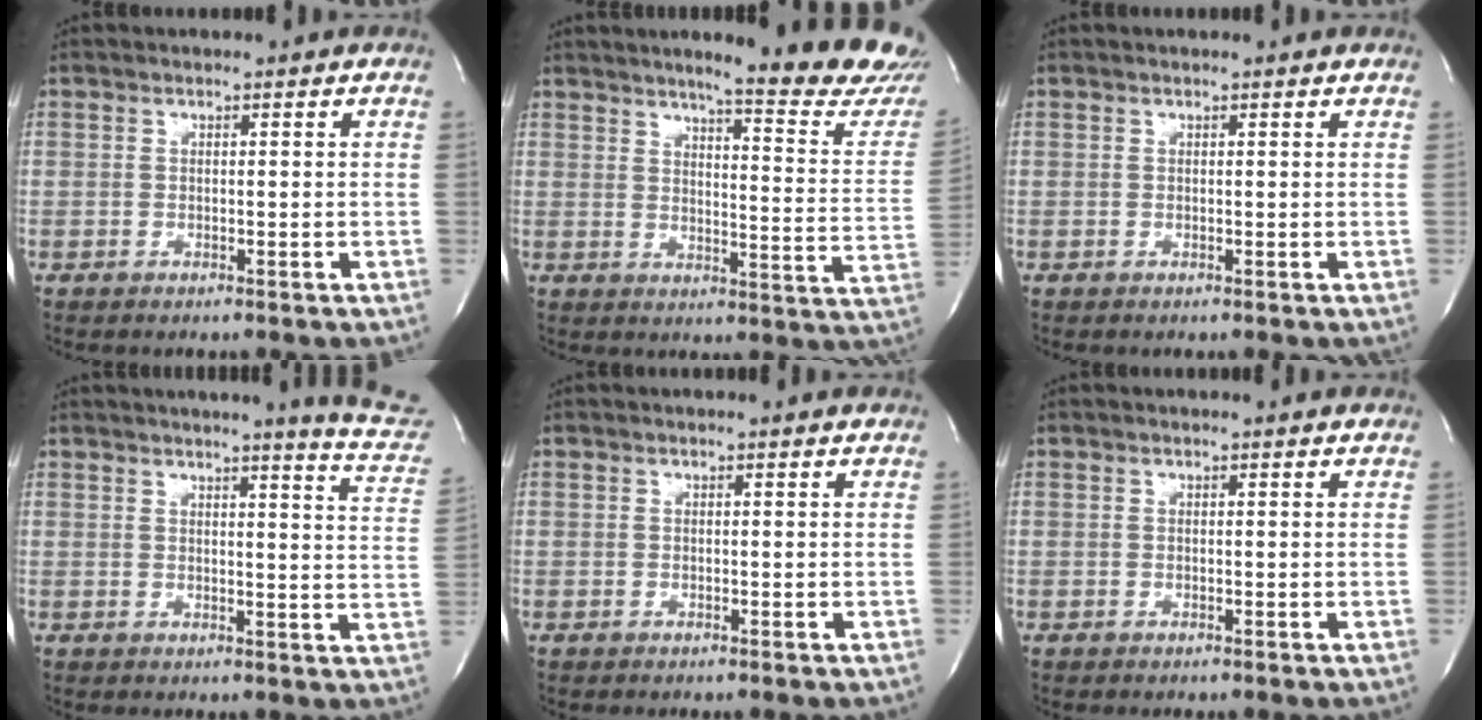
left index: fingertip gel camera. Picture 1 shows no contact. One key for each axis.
{"total": 18.5, "fx": 16.4, "fy": 0.1, "fz": 8.5, "tx": -0.107, "ty": -0.095, "tz": 0.187}
{"total": 0.7, "fx": 0.7, "fy": 0.0, "fz": 0.2, "tx": -0.008, "ty": 0.001, "tz": 0.004}
{"total": 11.4, "fx": 10.3, "fy": -0.7, "fz": 4.7, "tx": -0.050, "ty": -0.067, "tz": 0.092}
{"total": 0.8, "fx": 0.8, "fy": 0.0, "fz": 0.2, "tx": -0.011, "ty": 0.001, "tz": 0.005}
{"total": 1.4, "fx": 1.3, "fy": 0.0, "fz": 0.4, "tx": -0.012, "ty": 0.003, "tz": 0.009}